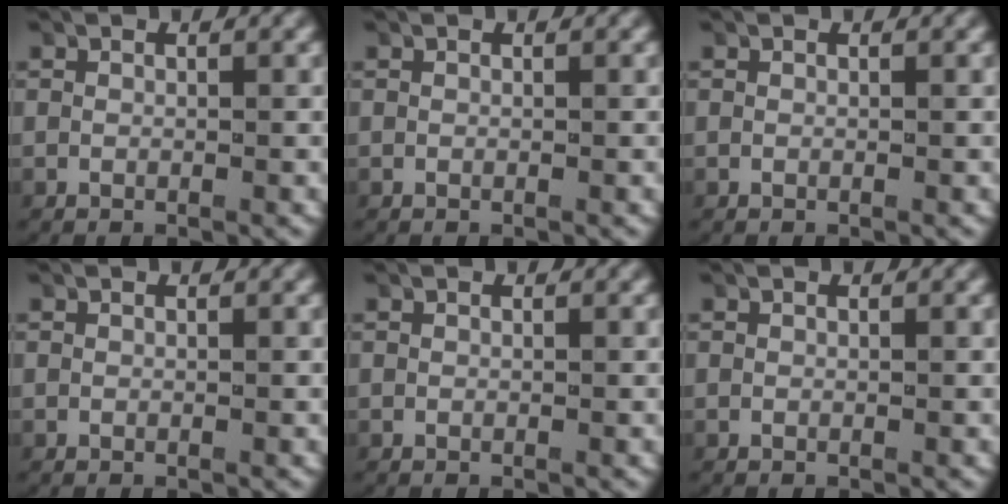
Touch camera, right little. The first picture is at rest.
{"total": 0.0}
{"total": 0.0}
{"total": 0.0}
{"total": 0.0}
{"total": 0.0}